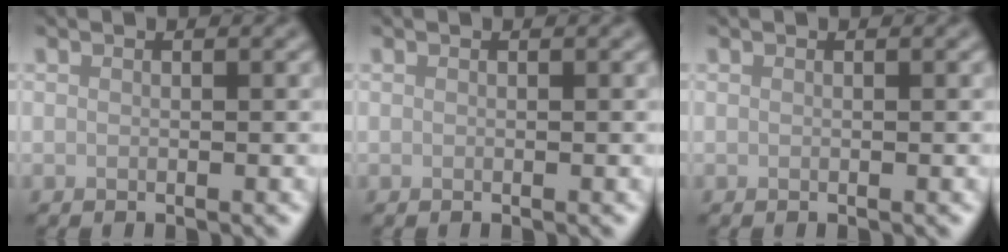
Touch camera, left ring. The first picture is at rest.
{"total": 0.0}
{"total": 0.0}